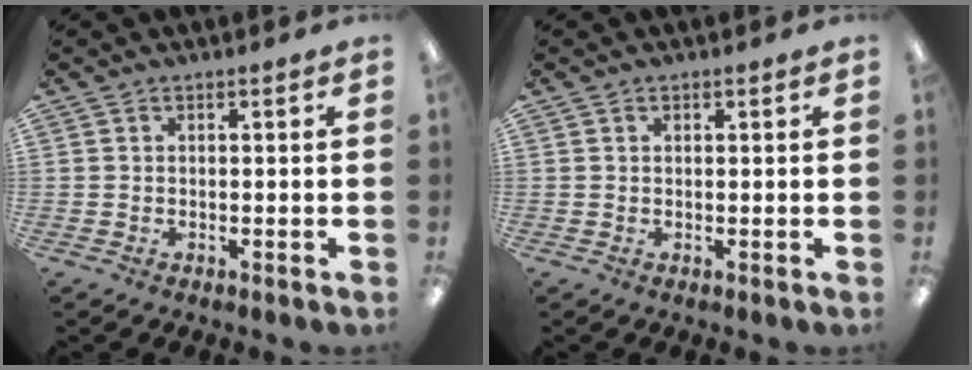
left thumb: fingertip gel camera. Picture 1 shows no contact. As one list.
[{"total": 0.6, "force": [0.3, 0.4, 0.3], "torque": [0.002, -0.001, 0.003]}]